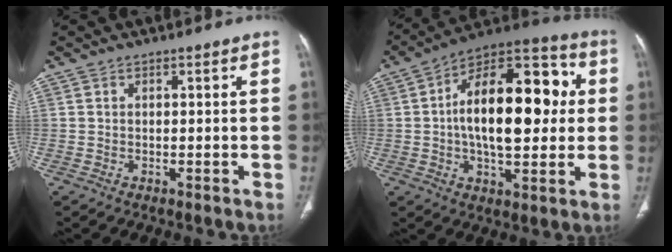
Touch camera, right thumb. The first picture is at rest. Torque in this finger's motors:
{"motor_torque": [0.49, 1.23, 0.84, 0.00, 0.25]}